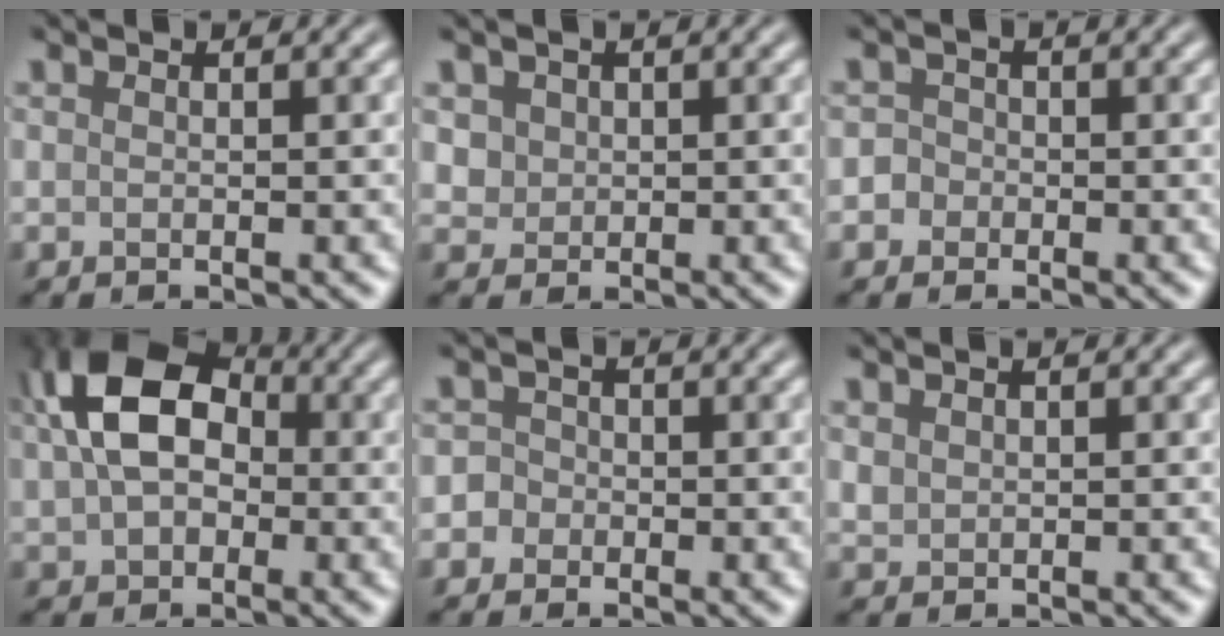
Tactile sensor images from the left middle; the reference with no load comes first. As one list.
[{"total": 2.0, "force": [0.8, 1.7, 0.7], "torque": [-0.024, -0.004, 0.029]}, {"total": 2.1, "force": [-0.4, 1.9, 0.5], "torque": [0.013, 0.013, -0.026]}, {"total": 10.5, "force": [1.8, 7.2, 7.4], "torque": [-0.140, 0.020, 0.023]}, {"total": 2.5, "force": [-0.7, 2.3, 0.5], "torque": [0.018, 0.013, -0.033]}, {"total": 0.9, "force": [0.5, 0.7, 0.3], "torque": [-0.009, -0.002, 0.015]}]